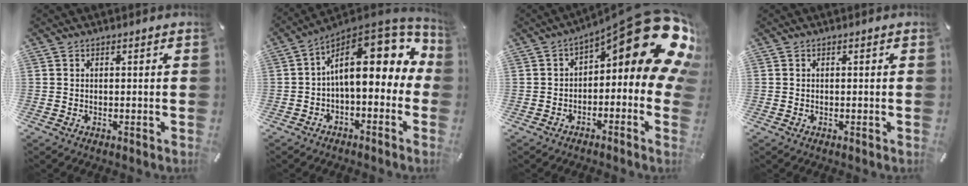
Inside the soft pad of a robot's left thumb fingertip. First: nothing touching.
{"total": 18.8, "force": [4.8, 9.4, 15.5], "torque": [-0.228, -0.038, 0.081]}
{"total": 18.4, "force": [8.2, 6.6, 15.0], "torque": [-0.181, -0.070, 0.136]}
{"total": 0.0}